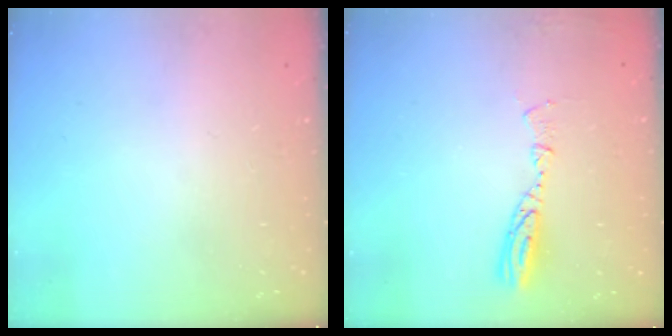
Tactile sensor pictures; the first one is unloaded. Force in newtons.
{"total": 8.0, "press": 8.0, "slide": 0.7}